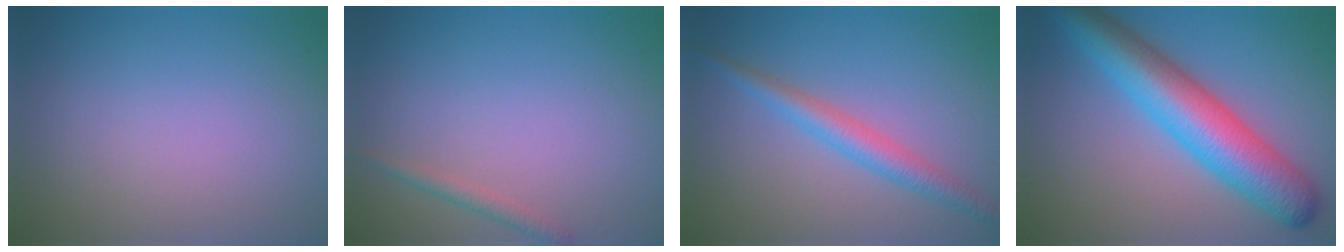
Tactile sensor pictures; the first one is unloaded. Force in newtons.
{"total": 1.3, "press": 1.3, "slide": 0.1}
{"total": 3.0, "press": 3.0, "slide": 0.0}
{"total": 8.9, "press": 8.9, "slide": 0.2}